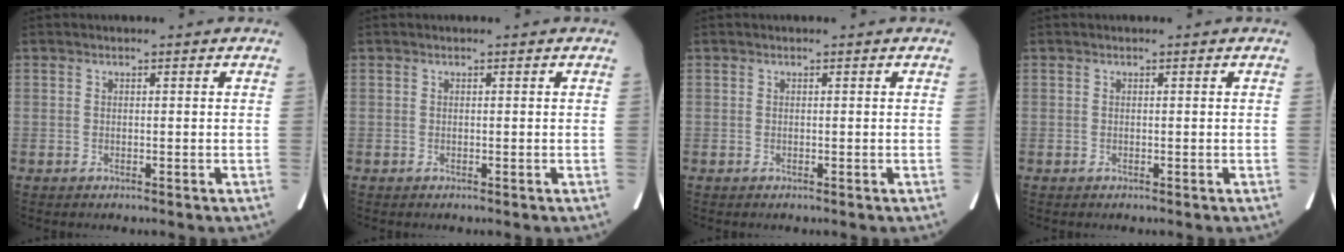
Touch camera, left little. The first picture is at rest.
{"total": 0.0}
{"total": 0.0}
{"total": 0.0}